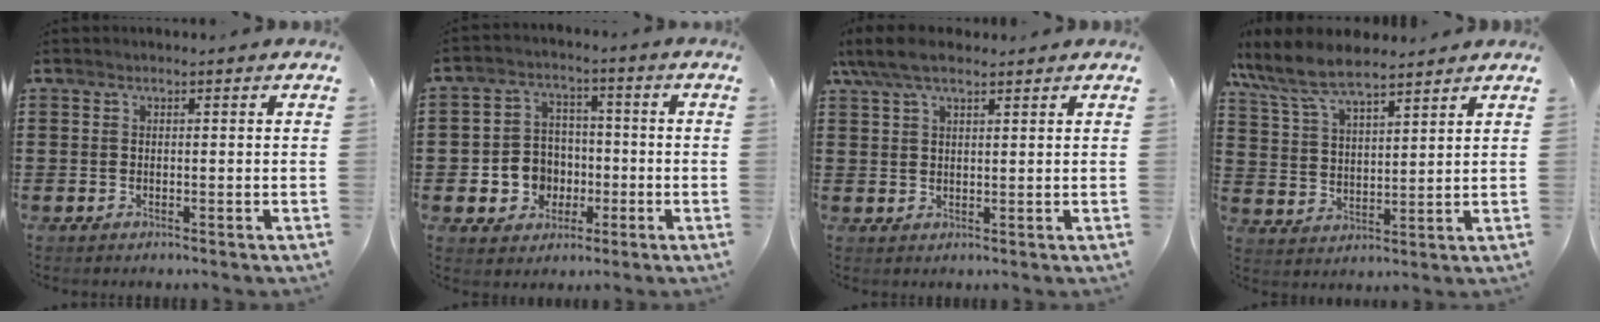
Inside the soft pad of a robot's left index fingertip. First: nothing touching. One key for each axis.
{"total": 6.6, "fx": -1.4, "fy": 6.1, "fz": 2.2, "tx": -0.064, "ty": 0.017, "tz": -0.024}
{"total": 5.5, "fx": 3.8, "fy": 2.0, "fz": 3.5, "tx": -0.083, "ty": 0.002, "tz": 0.069}
{"total": 8.0, "fx": 7.0, "fy": 2.0, "fz": 3.2, "tx": -0.091, "ty": -0.024, "tz": 0.126}